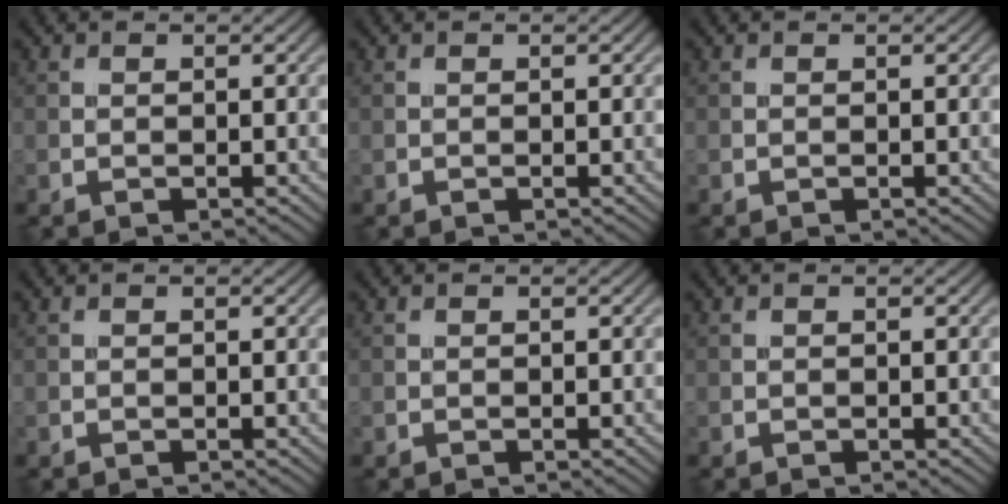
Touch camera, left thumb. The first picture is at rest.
{"total": 0.0}
{"total": 0.0}
{"total": 0.0}
{"total": 0.0}
{"total": 0.0}